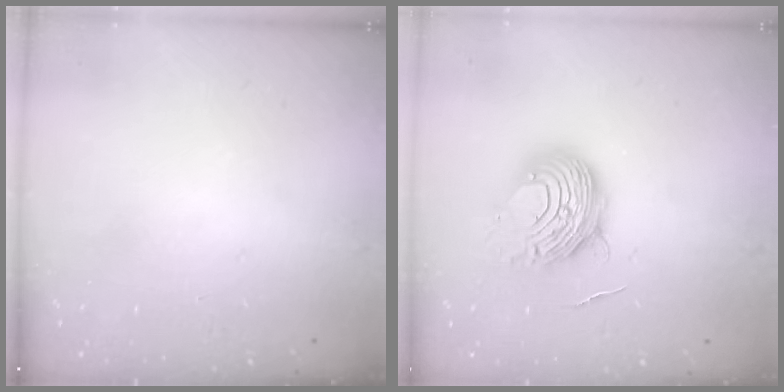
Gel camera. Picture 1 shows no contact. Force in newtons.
{"total": 10.3, "press": 10.3, "slide": 0.7}